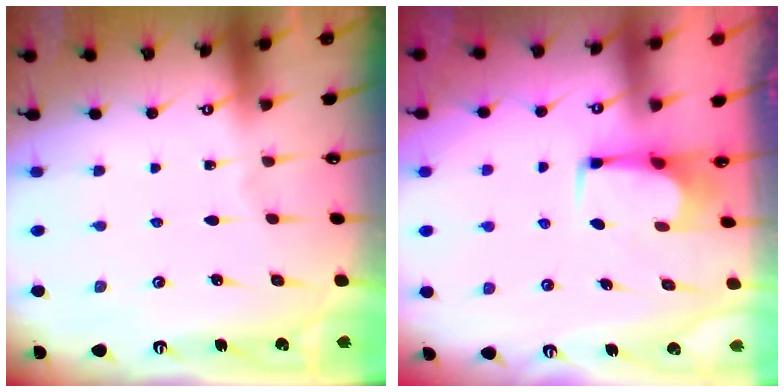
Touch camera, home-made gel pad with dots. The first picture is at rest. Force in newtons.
{"total": 2.4, "press": 2.4, "slide": 0.4}